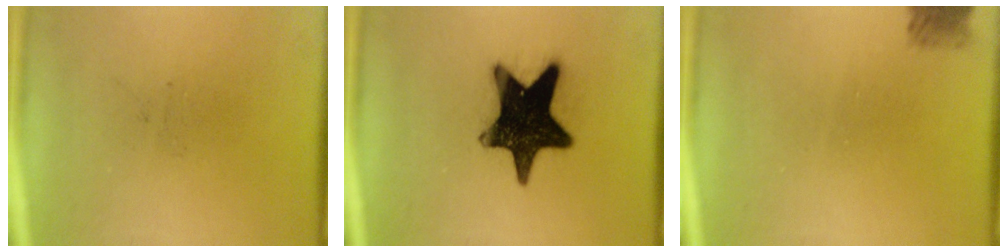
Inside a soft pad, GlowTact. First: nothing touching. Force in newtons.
{"total": 17.9}
{"total": 2.1}